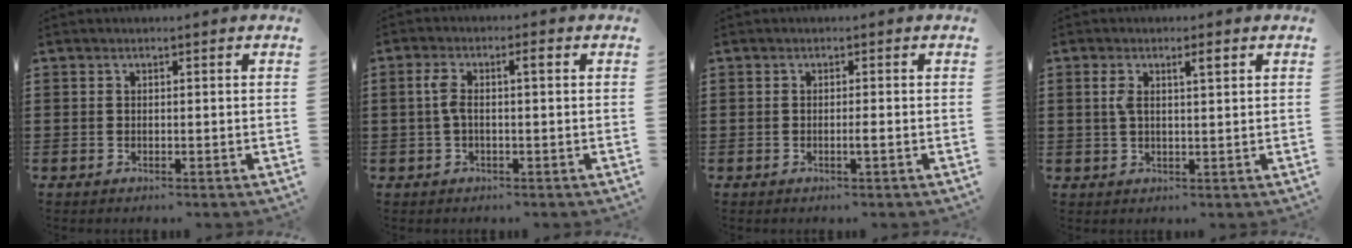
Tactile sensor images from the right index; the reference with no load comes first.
{"total": 3.6, "force": [0.0, 0.8, 3.5], "torque": [-0.081, 0.002, -0.009]}
{"total": 1.2, "force": [-0.5, -0.1, 1.1], "torque": [-0.018, -0.003, -0.008]}
{"total": 3.3, "force": [1.1, 0.8, 2.9], "torque": [-0.051, 0.003, 0.015]}